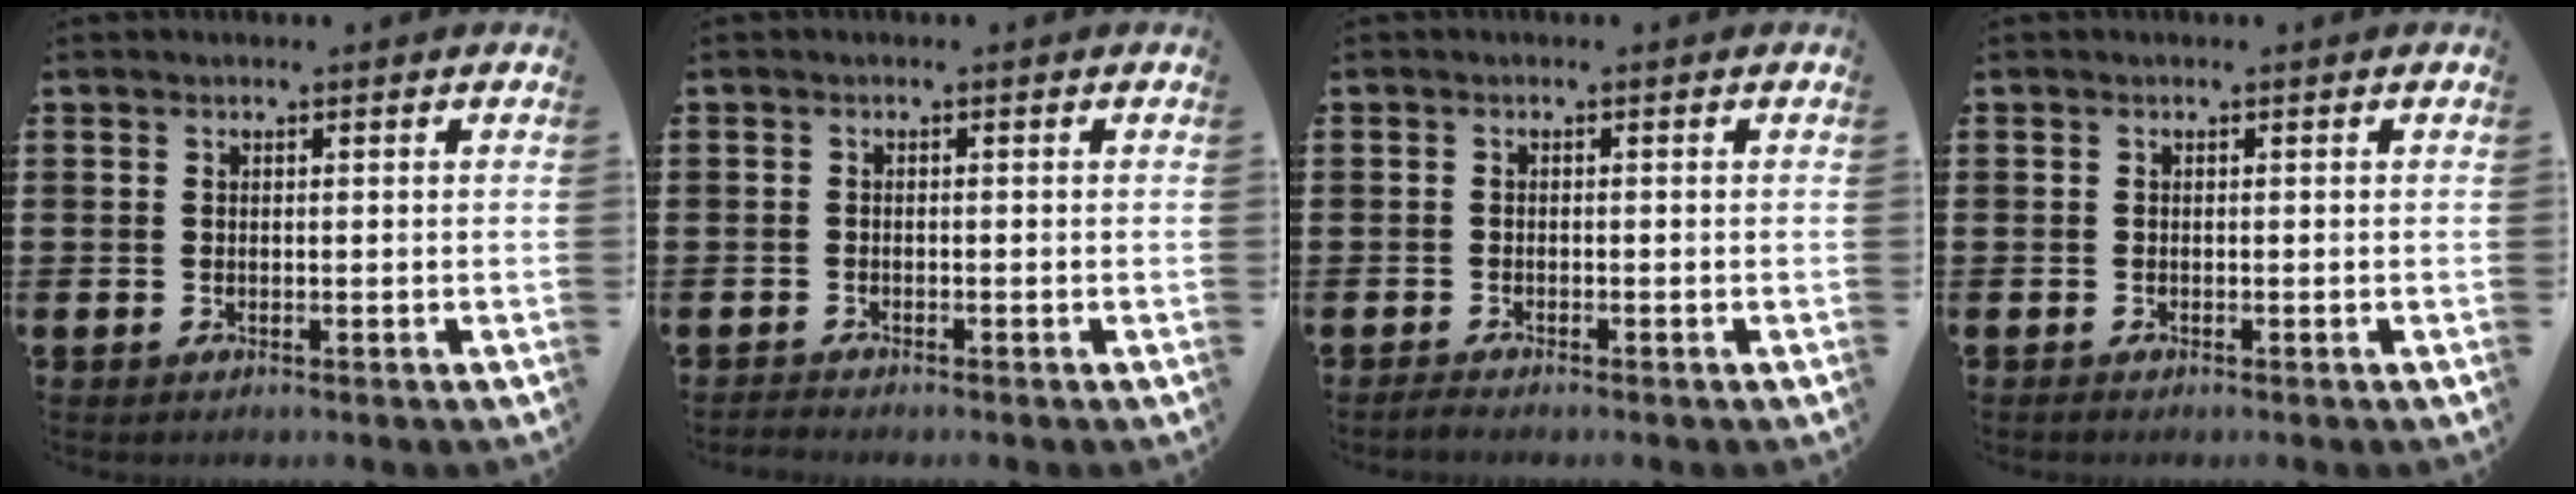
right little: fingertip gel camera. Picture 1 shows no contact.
{"total": 0.7, "force": [-0.7, 0.0, 0.1], "torque": [-0.003, -0.002, -0.015]}
{"total": 0.8, "force": [-0.7, 0.0, 0.4], "torque": [-0.008, -0.002, -0.013]}
{"total": 0.0}